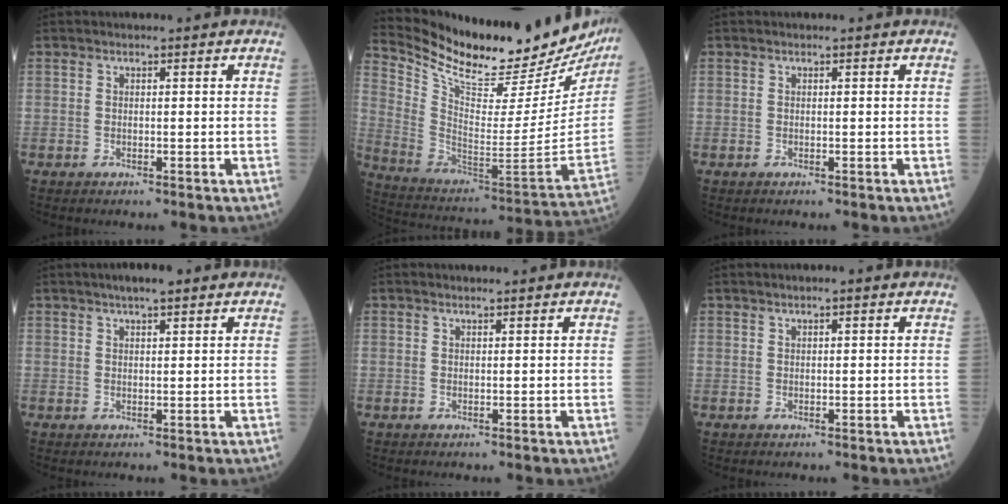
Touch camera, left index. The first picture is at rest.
{"total": 28.7, "force": [25.2, 5.2, 12.8], "torque": [-0.224, -0.087, 0.363]}
{"total": 0.0}
{"total": 3.8, "force": [2.7, 0.7, 2.6], "torque": [-0.044, 0.015, 0.042]}
{"total": 1.1, "force": [1.0, 0.0, 0.3], "torque": [-0.007, 0.005, 0.018]}
{"total": 1.3, "force": [0.8, 0.2, 1.0], "torque": [-0.020, 0.008, 0.012]}